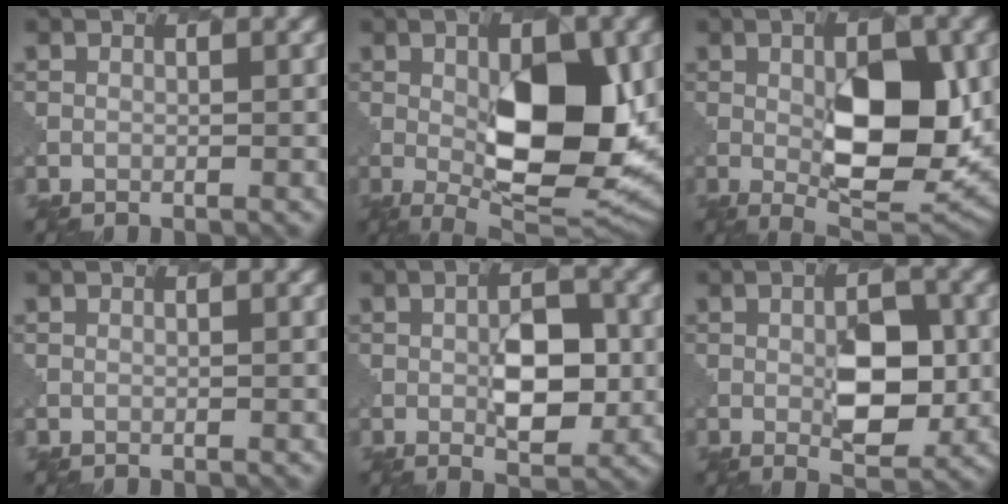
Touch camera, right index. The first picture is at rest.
{"total": 11.6, "force": [0.0, 4.6, 10.7], "torque": [-0.154, -0.006, 0.005]}
{"total": 9.8, "force": [0.0, 3.9, 9.0], "torque": [-0.131, -0.007, 0.009]}
{"total": 0.0}
{"total": 4.7, "force": [-0.1, 2.2, 4.2], "torque": [-0.065, -0.002, 0.000]}
{"total": 5.1, "force": [-0.1, 2.3, 4.6], "torque": [-0.068, -0.004, 0.001]}